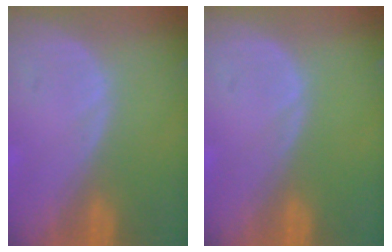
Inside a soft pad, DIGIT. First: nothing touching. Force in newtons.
{"total": 0.0}